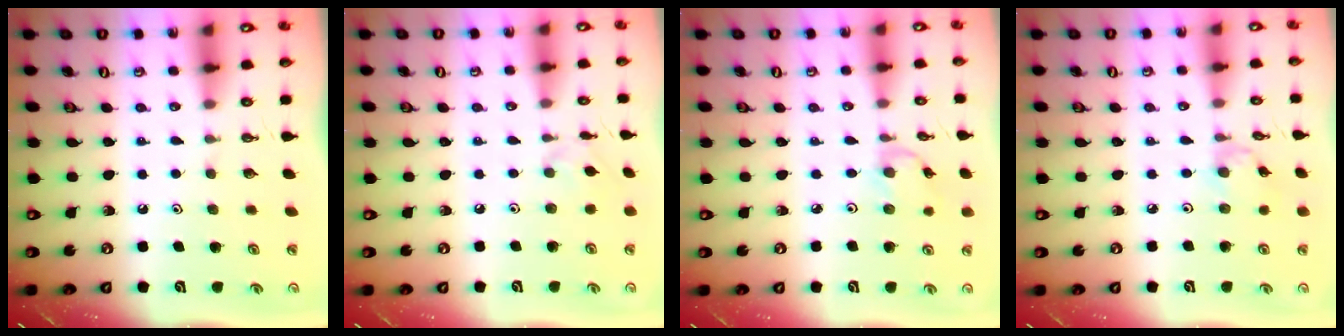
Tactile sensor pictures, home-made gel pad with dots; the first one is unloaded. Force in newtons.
{"total": 2.8, "press": 2.7, "slide": 0.6}
{"total": 2.6, "press": 2.6, "slide": 0.3}
{"total": 1.1, "press": 1.1, "slide": 0.3}